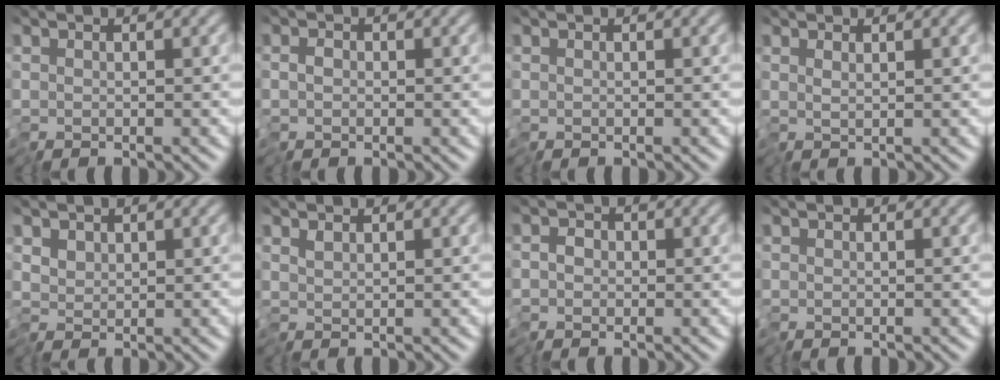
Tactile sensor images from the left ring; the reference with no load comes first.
{"total": 1.0, "force": [-0.5, 0.7, 0.6], "torque": [-0.004, 0.001, -0.013]}
{"total": 0.0}
{"total": 0.9, "force": [0.6, -0.4, 0.5], "torque": [-0.007, 0.003, 0.013]}
{"total": 1.2, "force": [0.3, 1.0, 0.7], "torque": [-0.010, 0.001, 0.007]}
{"total": 0.5, "force": [0.4, -0.3, 0.2], "torque": [0.000, 0.000, 0.010]}
{"total": 2.0, "force": [-0.5, 1.6, 1.1], "torque": [-0.009, 0.004, -0.013]}
{"total": 0.0}